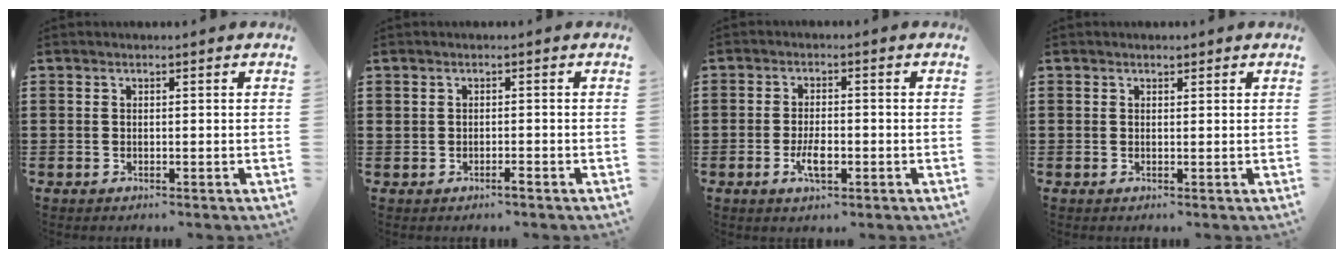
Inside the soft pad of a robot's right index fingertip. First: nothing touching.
{"total": 1.0, "force": [-0.4, 0.2, 0.9], "torque": [-0.019, -0.003, -0.008]}
{"total": 3.9, "force": [-1.2, 1.5, 3.4], "torque": [-0.065, 0.001, -0.022]}
{"total": 0.8, "force": [0.7, 0.4, 0.1], "torque": [-0.004, 0.004, 0.014]}